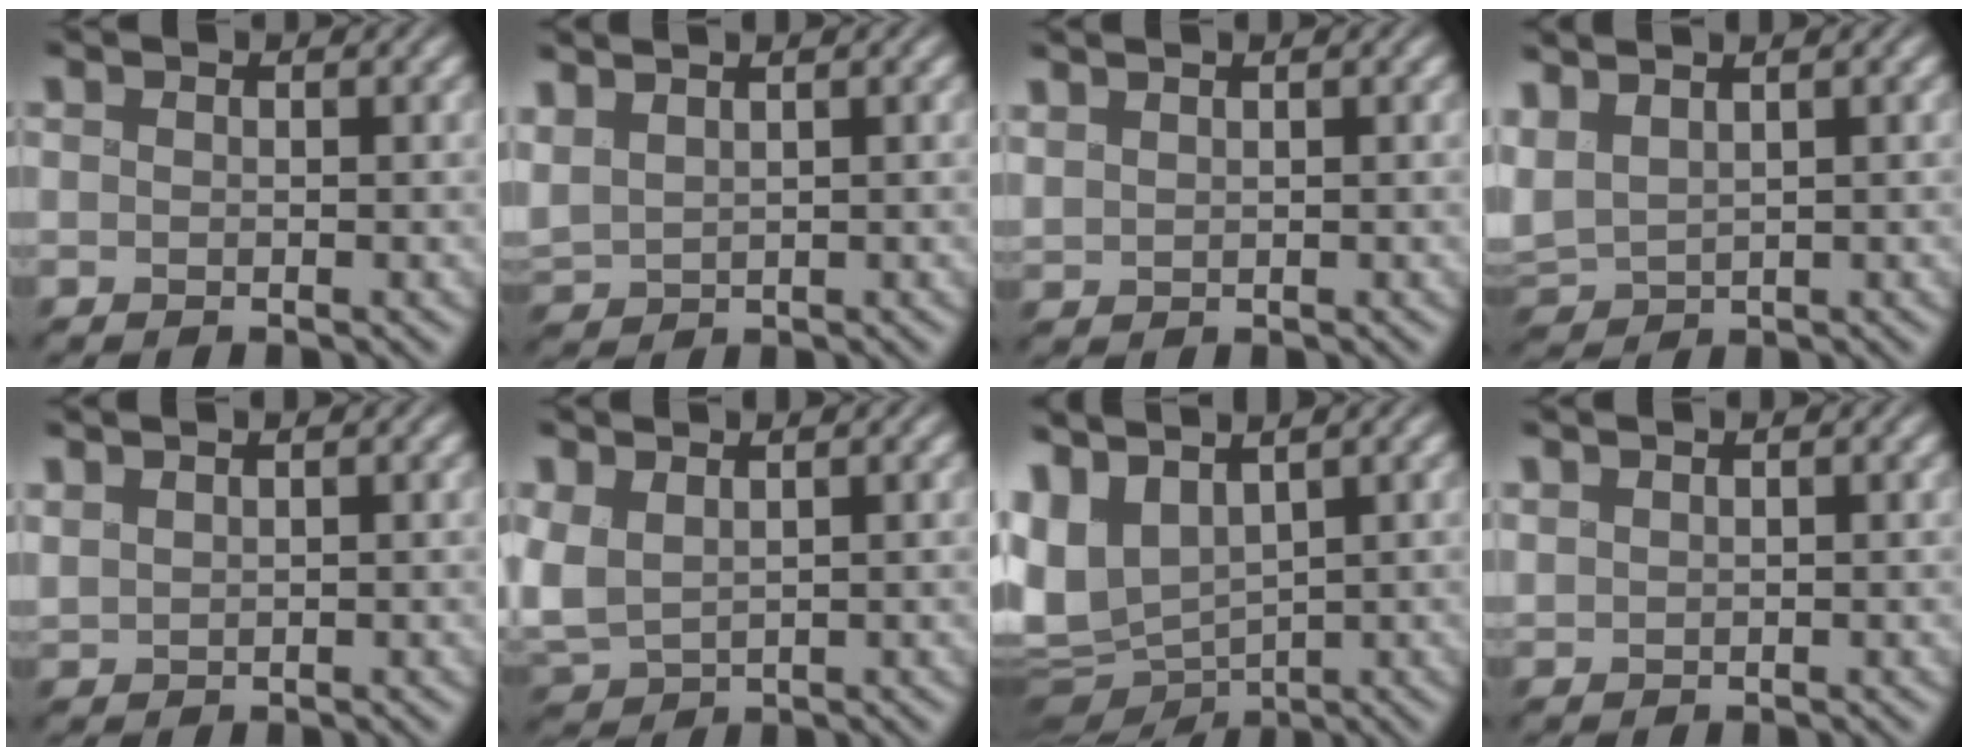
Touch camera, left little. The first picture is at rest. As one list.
[{"total": 2.3, "force": [1.6, 1.0, 1.2], "torque": [-0.041, 0.015, 0.036]}, {"total": 1.2, "force": [1.1, 0.4, 0.4], "torque": [-0.002, 0.003, 0.017]}, {"total": 2.5, "force": [1.4, 1.2, 1.6], "torque": [-0.048, 0.010, 0.037]}, {"total": 1.5, "force": [1.3, 0.5, 0.6], "torque": [-0.006, 0.009, 0.020]}, {"total": 3.1, "force": [0.8, 1.9, 2.3], "torque": [-0.069, -0.001, 0.025]}, {"total": 7.5, "force": [1.7, 4.6, 5.6], "torque": [-0.126, -0.011, 0.051]}, {"total": 0.9, "force": [0.8, 0.2, 0.1], "torque": [0.001, -0.002, 0.016]}]